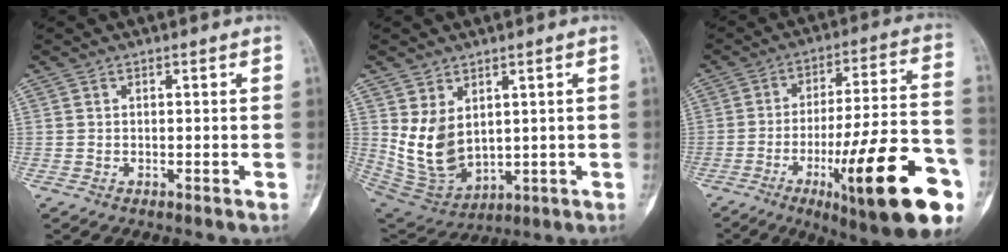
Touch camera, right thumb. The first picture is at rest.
{"total": 10.6, "force": [2.3, 7.3, 7.4], "torque": [-0.125, -0.023, 0.075]}
{"total": 25.6, "force": [-10.5, 5.2, 22.8], "torque": [-0.306, 0.039, -0.150]}